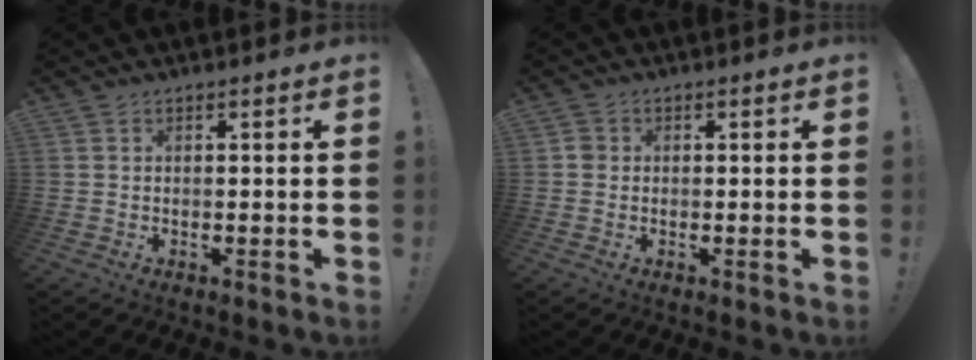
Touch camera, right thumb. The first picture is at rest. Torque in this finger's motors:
{"motor_torque": [0.09, 0.04, 0.17, -0.08, -0.01]}